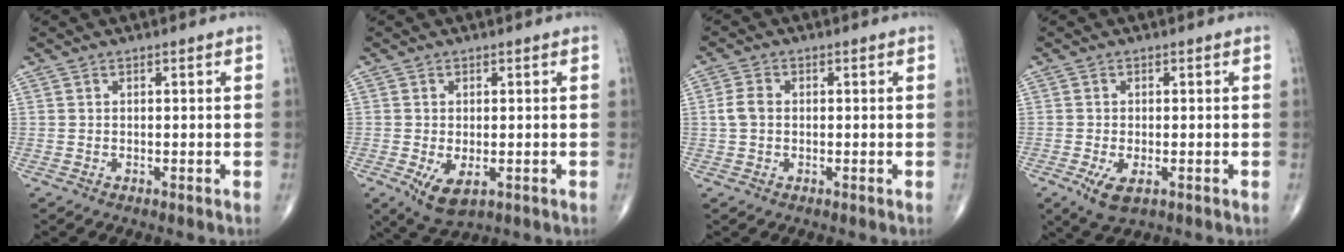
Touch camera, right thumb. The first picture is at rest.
{"total": 5.4, "force": [-1.5, 2.7, 4.5], "torque": [-0.081, -0.013, -0.018]}
{"total": 3.2, "force": [0.0, 2.3, 2.2], "torque": [-0.050, 0.009, -0.003]}
{"total": 4.5, "force": [-1.7, 2.0, 3.7], "torque": [-0.072, -0.010, -0.027]}